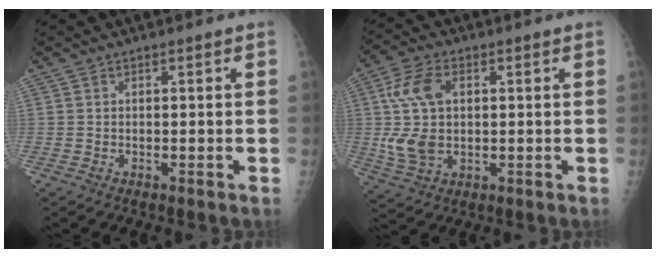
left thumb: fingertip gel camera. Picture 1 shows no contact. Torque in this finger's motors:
{"motor_torque": [0.32, 1.64, 0.06, -0.06, 0.30]}